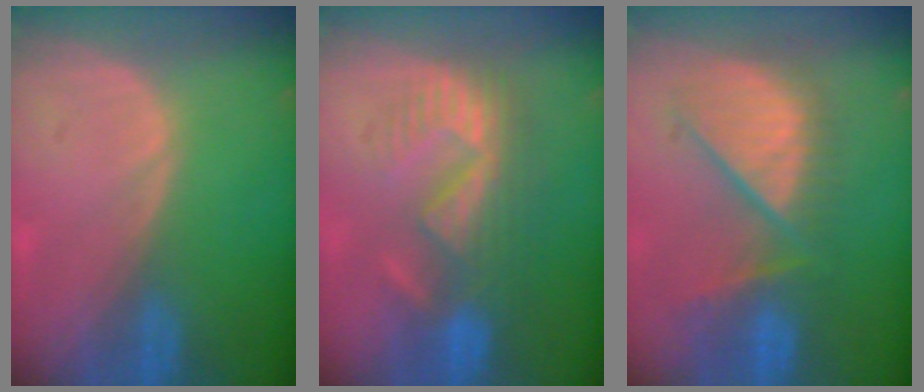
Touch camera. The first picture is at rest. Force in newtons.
{"total": 8.9, "press": 8.4, "slide": 2.9}
{"total": 10.0, "press": 9.4, "slide": 3.2}